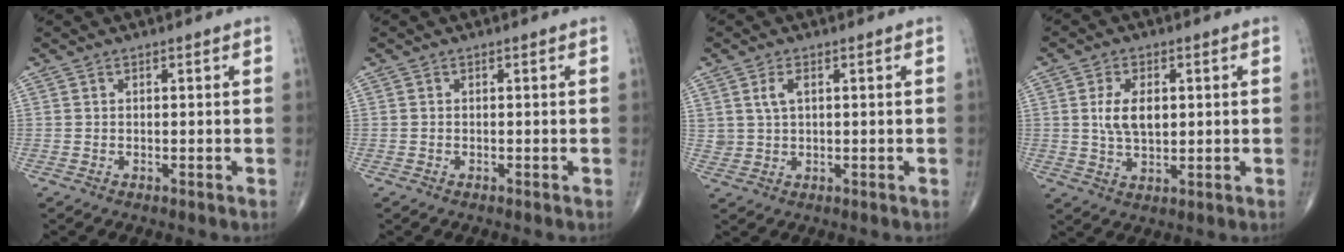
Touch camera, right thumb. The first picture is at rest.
{"total": 0.0}
{"total": 3.3, "force": [1.2, 1.9, 2.4], "torque": [-0.046, -0.005, 0.027]}
{"total": 6.9, "force": [1.1, 4.1, 5.5], "torque": [-0.090, -0.005, 0.023]}